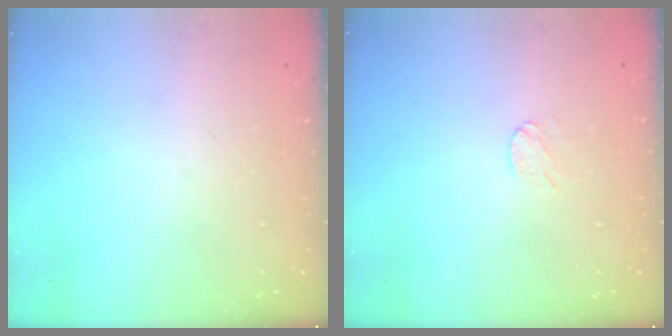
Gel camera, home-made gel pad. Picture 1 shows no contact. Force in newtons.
{"total": 3.1, "press": 3.1, "slide": 0.3}